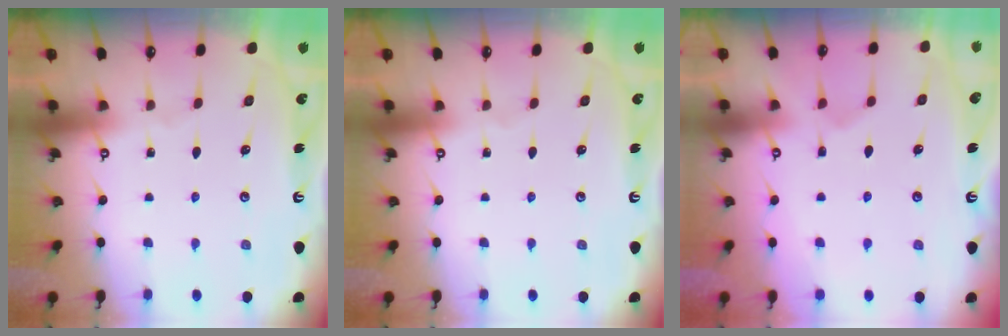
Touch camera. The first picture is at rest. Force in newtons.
{"total": 0.0}
{"total": 2.9, "press": 2.7, "slide": 1.1}